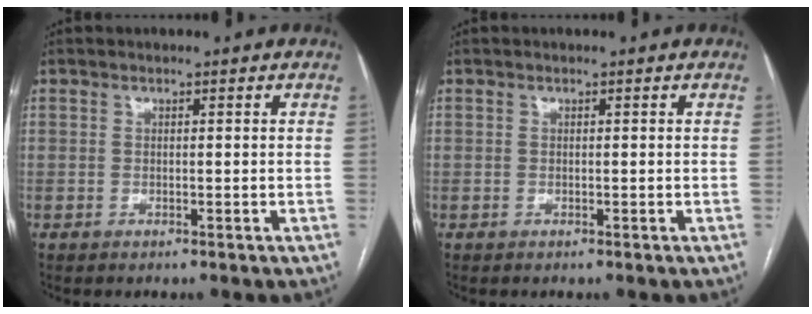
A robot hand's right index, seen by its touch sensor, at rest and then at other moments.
{"total": 0.0}